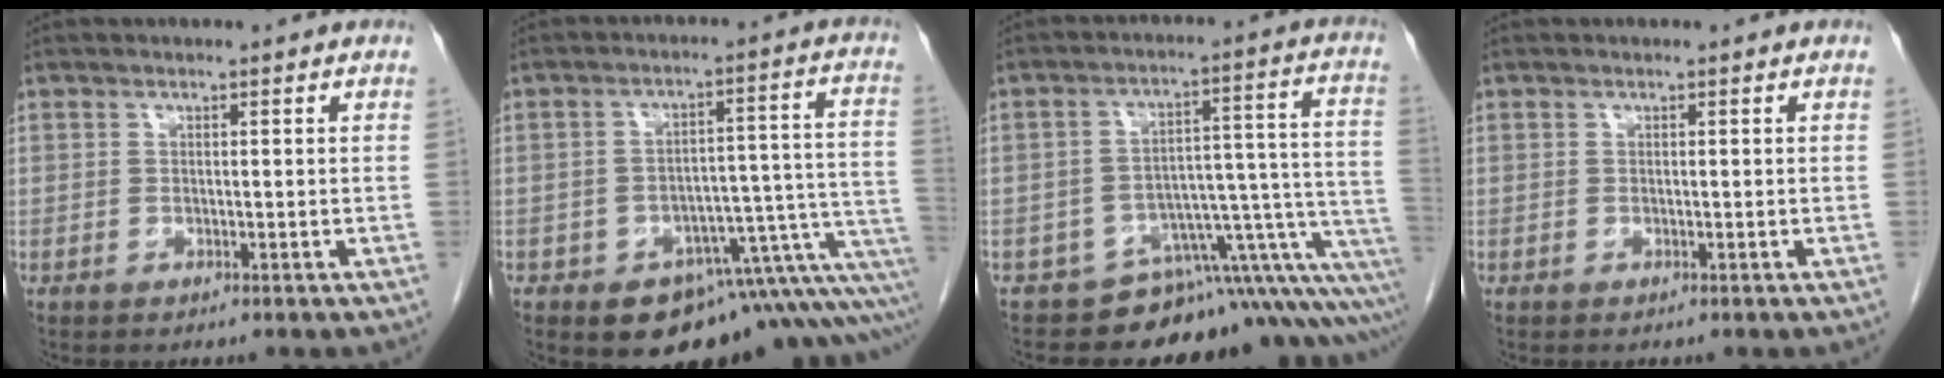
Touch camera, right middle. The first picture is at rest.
{"total": 16.3, "force": [-9.3, 6.5, 11.8], "torque": [-0.056, 0.068, -0.107]}
{"total": 13.0, "force": [-11.2, 3.0, 6.0], "torque": [-0.006, 0.094, -0.144]}
{"total": 0.0}